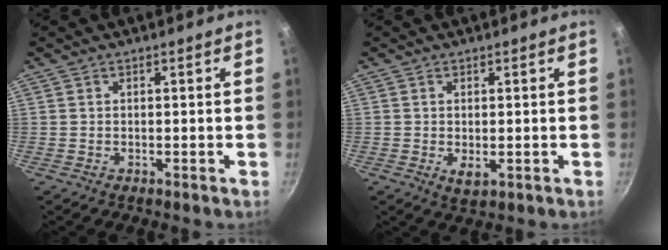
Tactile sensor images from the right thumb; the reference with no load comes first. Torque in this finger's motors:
{"motor_torque": [-0.44, 0.13, 0.48, 0.02, 0.02]}